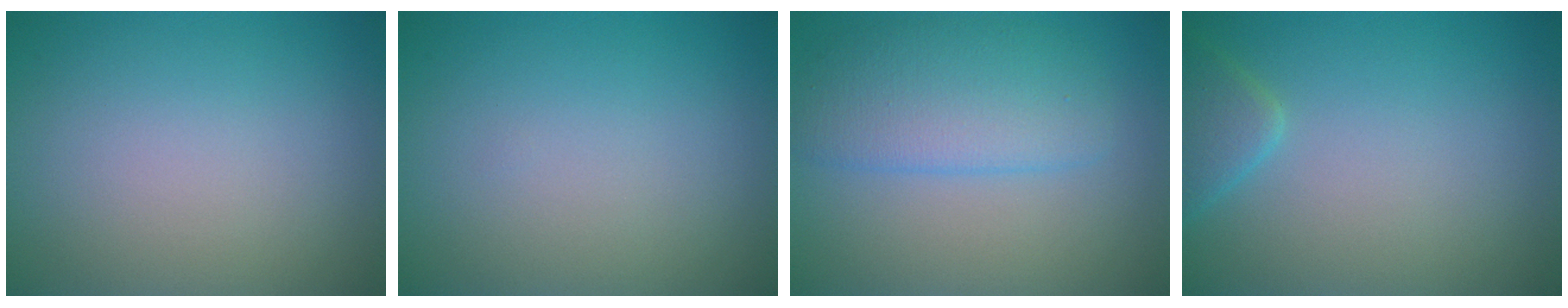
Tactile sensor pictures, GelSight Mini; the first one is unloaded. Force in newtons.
{"total": 0.0}
{"total": 4.6, "press": 4.6, "slide": 0.1}
{"total": 2.3, "press": 2.2, "slide": 0.2}